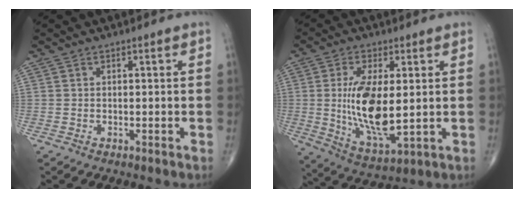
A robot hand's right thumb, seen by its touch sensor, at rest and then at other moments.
{"total": 14.3, "force": [0.6, 5.8, 13.1], "torque": [-0.247, -0.022, 0.022]}